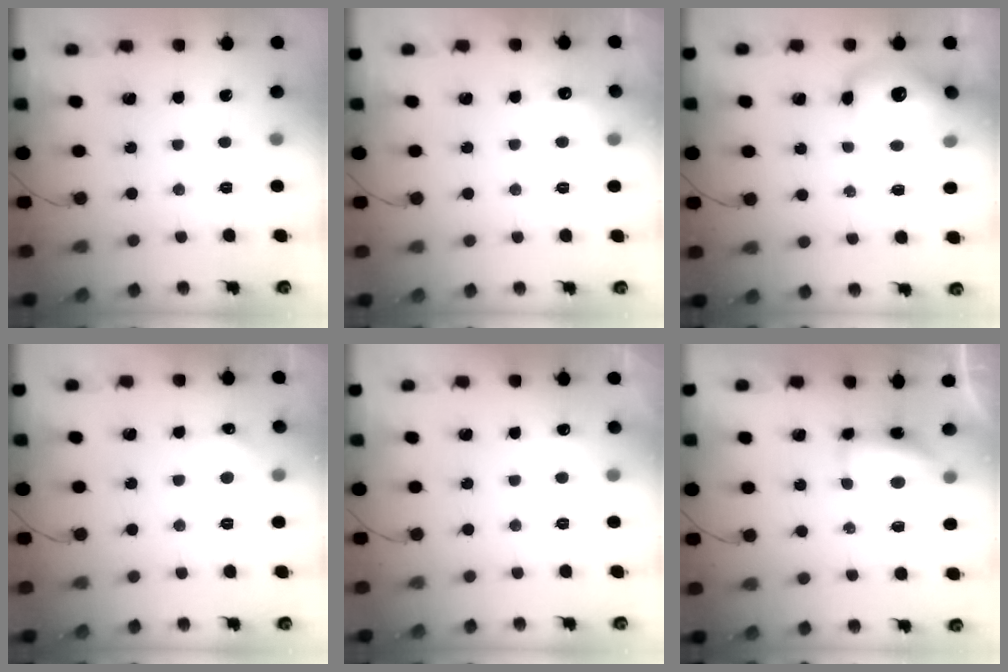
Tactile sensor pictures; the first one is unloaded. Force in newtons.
{"total": 5.7, "press": 5.5, "slide": 1.7}
{"total": 13.5, "press": 13.1, "slide": 3.4}
{"total": 5.4, "press": 5.1, "slide": 1.9}
{"total": 8.6, "press": 2.0, "slide": 8.4}
{"total": 11.2, "press": 8.8, "slide": 6.9}